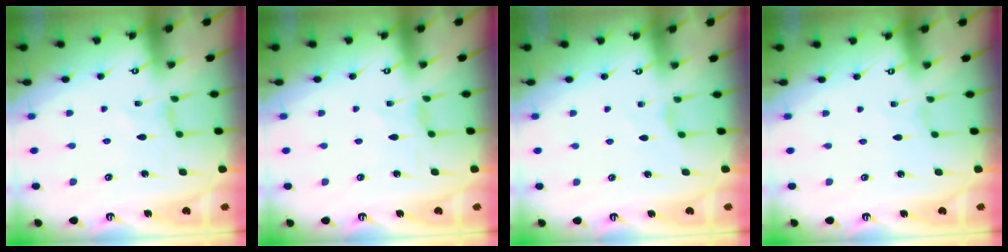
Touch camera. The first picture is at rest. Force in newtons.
{"total": 1.0, "press": 1.0, "slide": 0.2}
{"total": 2.7, "press": 2.6, "slide": 0.5}
{"total": 0.0}